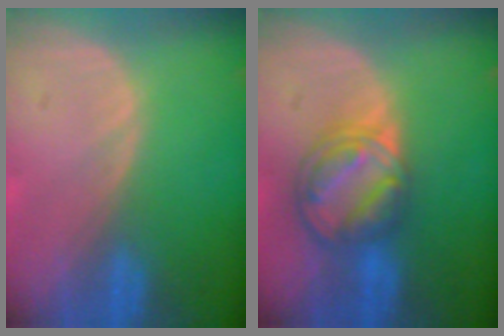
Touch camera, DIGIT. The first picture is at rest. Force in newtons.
{"total": 8.2, "press": 7.0, "slide": 4.3}